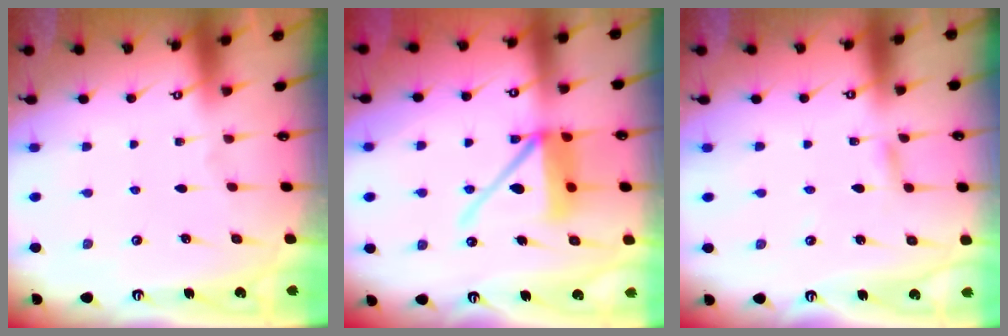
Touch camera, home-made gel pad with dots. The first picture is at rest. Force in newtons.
{"total": 13.0, "press": 12.9, "slide": 2.0}
{"total": 2.4, "press": 2.4, "slide": 0.2}